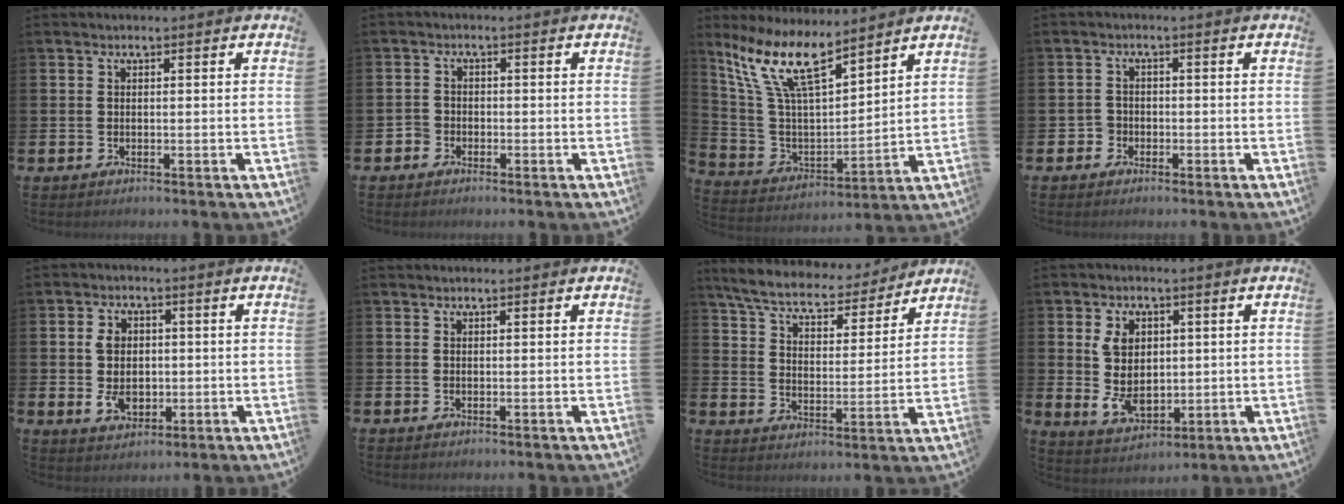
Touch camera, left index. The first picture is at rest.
{"total": 2.1, "force": [-1.8, 0.9, -0.4], "torque": [0.010, 0.001, -0.040]}
{"total": 11.9, "force": [9.1, 3.5, 6.9], "torque": [-0.166, -0.038, 0.162]}
{"total": 2.1, "force": [-1.6, 1.3, -0.4], "torque": [-0.001, 0.006, -0.033]}
{"total": 5.2, "force": [0.2, 4.0, 3.4], "torque": [-0.065, 0.005, -0.004]}
{"total": 0.6, "force": [-0.4, -0.2, -0.4], "torque": [0.013, -0.002, -0.008]}
{"total": 6.4, "force": [6.0, 1.5, 1.7], "torque": [-0.067, -0.045, 0.101]}
{"total": 6.3, "force": [1.3, 4.5, 4.2], "torque": [-0.075, 0.000, 0.019]}